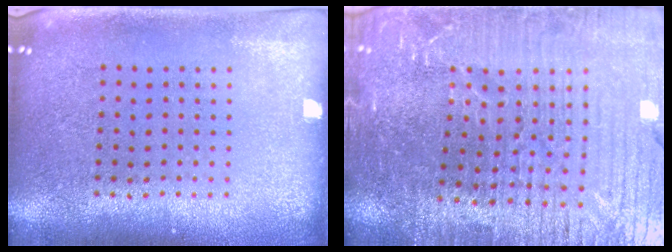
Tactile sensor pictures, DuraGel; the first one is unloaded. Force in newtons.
{"total": 5.2, "press": 4.9, "slide": 1.9}